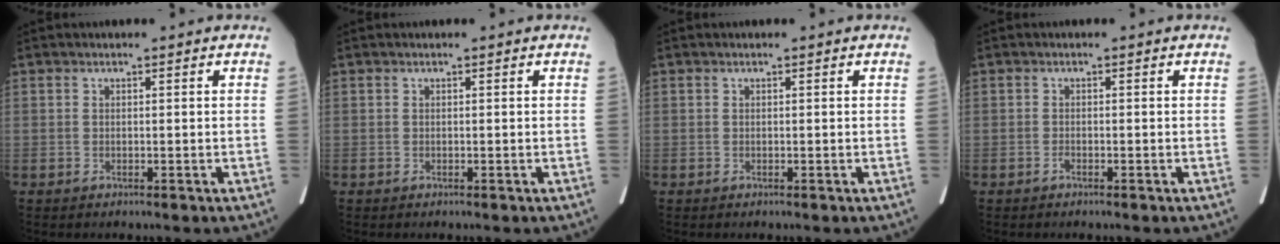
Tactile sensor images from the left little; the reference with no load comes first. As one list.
[{"total": 0.0}, {"total": 0.0}, {"total": 0.5, "force": [-0.4, 0.1, 0.3], "torque": [-0.009, -0.001, -0.007]}]